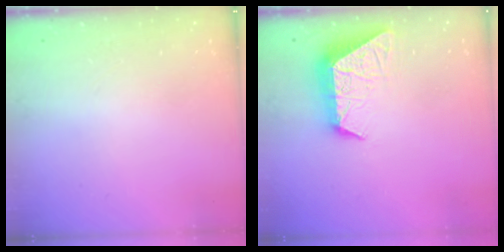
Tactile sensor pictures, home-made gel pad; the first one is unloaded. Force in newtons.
{"total": 10.3, "press": 10.3, "slide": 0.9}